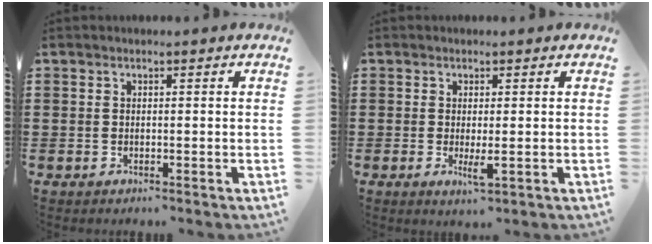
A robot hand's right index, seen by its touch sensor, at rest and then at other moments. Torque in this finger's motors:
{"motor_torque": [-0.15, -0.10, 0.12, 0.05]}